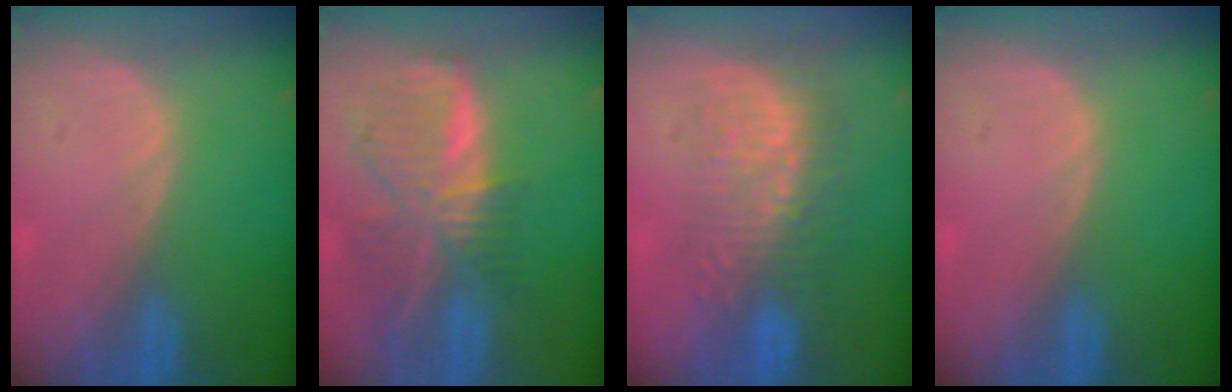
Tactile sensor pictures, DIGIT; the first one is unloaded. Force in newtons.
{"total": 9.1, "press": 7.9, "slide": 4.4}
{"total": 8.8, "press": 8.4, "slide": 2.5}
{"total": 0.0}